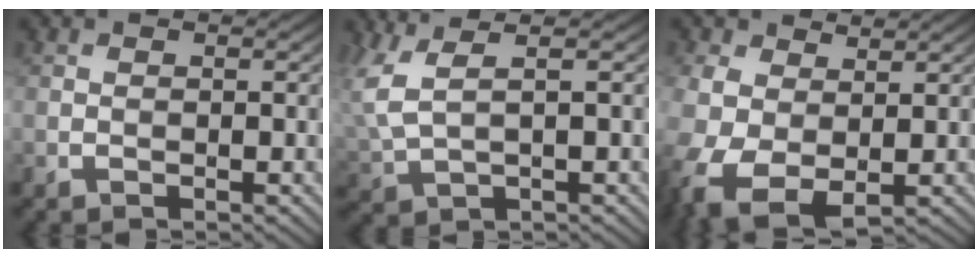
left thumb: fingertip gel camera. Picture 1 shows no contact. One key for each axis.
{"total": 4.4, "fx": 2.5, "fy": 1.1, "fz": 3.5, "tx": -0.093, "ty": 0.009, "tz": 0.057}
{"total": 8.0, "fx": -1.2, "fy": 5.5, "fz": 5.8, "tx": -0.176, "ty": -0.015, "tz": -0.024}